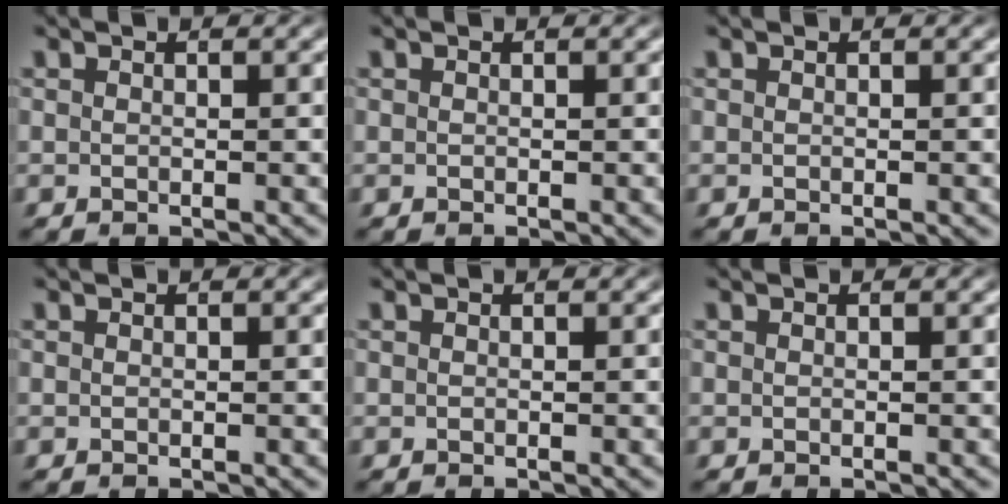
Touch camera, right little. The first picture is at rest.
{"total": 0.0}
{"total": 0.0}
{"total": 0.0}
{"total": 0.0}
{"total": 0.0}